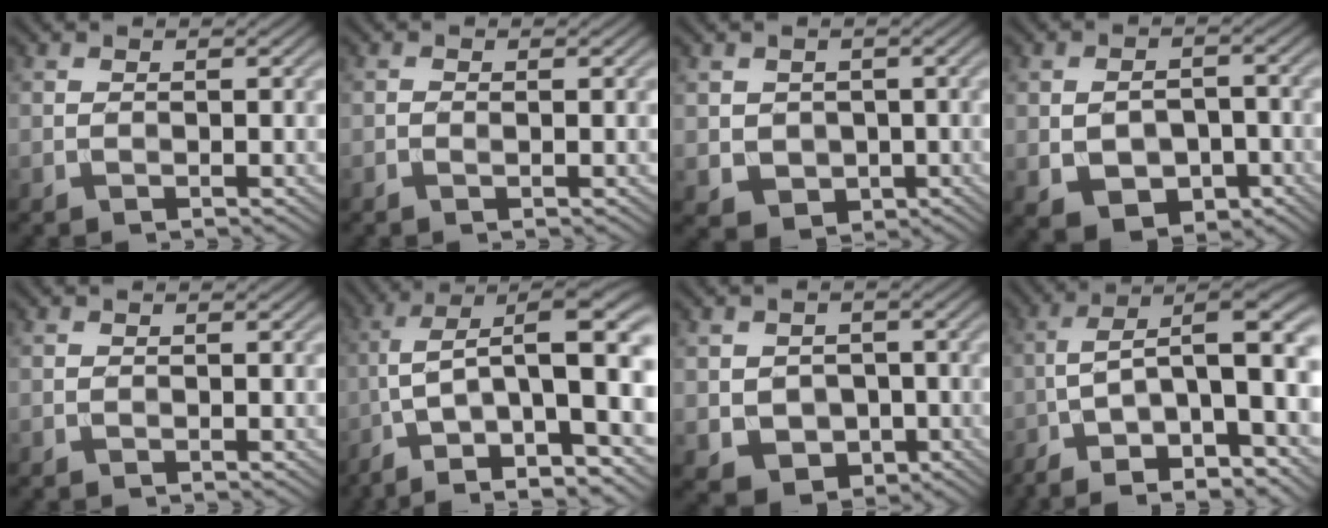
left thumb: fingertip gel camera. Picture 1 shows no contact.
{"total": 0.6, "force": [-0.1, 0.1, 0.6], "torque": [-0.011, -0.001, -0.003]}
{"total": 3.7, "force": [0.1, 3.4, 1.4], "torque": [-0.049, -0.012, -0.001]}
{"total": 6.4, "force": [-2.1, 4.3, 4.3], "torque": [-0.082, -0.014, -0.029]}
{"total": 0.0}
{"total": 15.5, "force": [-2.4, 6.5, 13.9], "torque": [-0.252, -0.001, -0.038]}
{"total": 5.3, "force": [-1.1, 4.5, 2.5], "torque": [-0.066, -0.020, -0.021]}
{"total": 14.9, "force": [-3.6, 4.8, 13.7], "torque": [-0.244, 0.006, -0.052]}